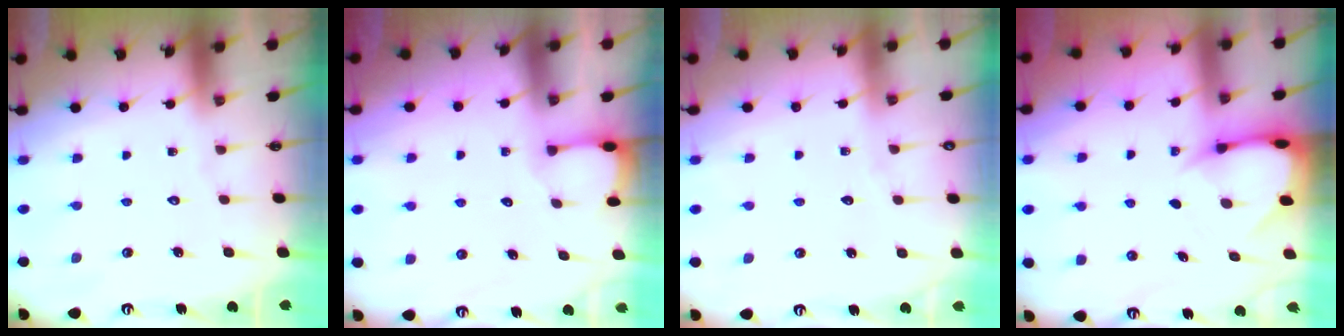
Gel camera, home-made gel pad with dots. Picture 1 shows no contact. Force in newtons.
{"total": 0.9, "press": 0.8, "slide": 0.2}
{"total": 2.8, "press": 2.8, "slide": 0.4}
{"total": 4.2, "press": 4.1, "slide": 0.6}